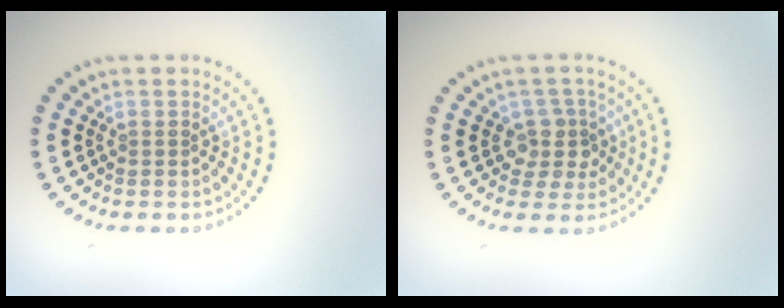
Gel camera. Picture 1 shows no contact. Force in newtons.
{"total": 3.0, "press": 2.5, "slide": 1.7}